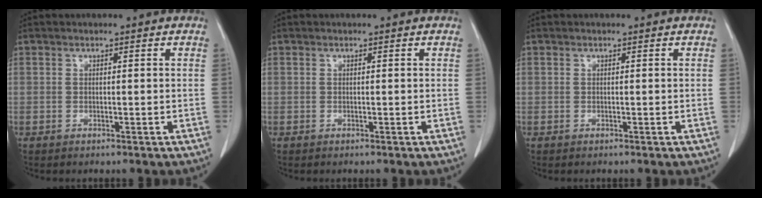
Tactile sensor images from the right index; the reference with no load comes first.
{"total": 0.0}
{"total": 0.0}